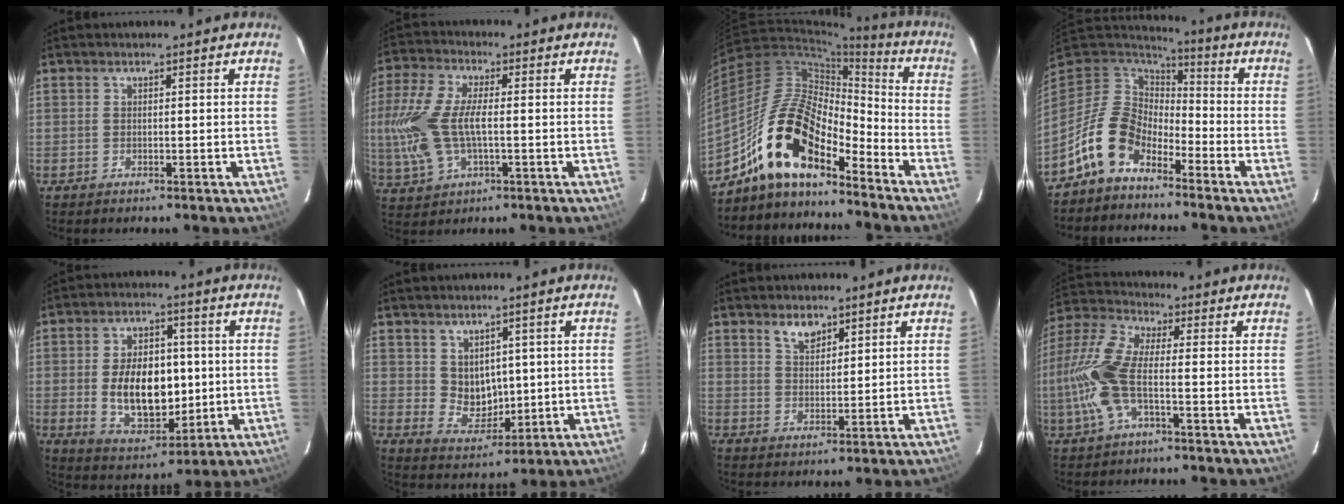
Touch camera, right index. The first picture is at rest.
{"total": 13.8, "force": [-0.8, 6.5, 12.2], "torque": [-0.271, 0.002, -0.012]}
{"total": 17.0, "force": [-12.2, 5.9, 10.2], "torque": [-0.194, 0.007, -0.241]}
{"total": 11.2, "force": [-7.1, 6.6, 5.7], "torque": [-0.121, 0.017, -0.138]}
{"total": 13.8, "force": [-0.4, 8.4, 11.0], "torque": [-0.204, 0.003, 0.015]}
{"total": 6.4, "force": [1.8, 5.3, 2.9], "torque": [-0.050, -0.004, 0.054]}
{"total": 4.1, "force": [2.9, 2.0, 2.0], "torque": [-0.030, 0.005, 0.054]}
{"total": 11.7, "force": [-2.3, 3.8, 10.8], "torque": [-0.249, 0.004, -0.049]}